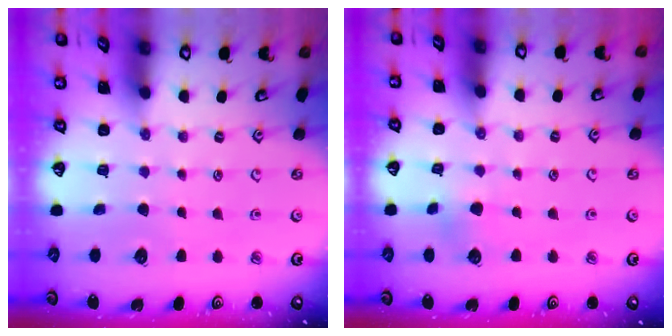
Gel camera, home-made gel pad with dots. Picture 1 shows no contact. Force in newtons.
{"total": 3.0, "press": 2.9, "slide": 0.5}